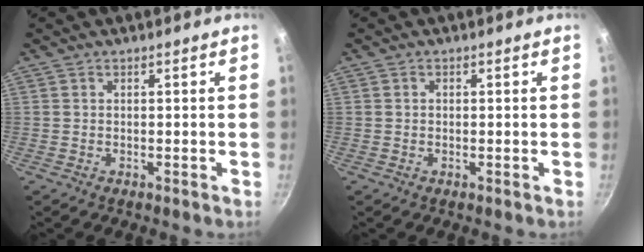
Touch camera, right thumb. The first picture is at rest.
{"total": 0.7, "force": [0.1, 0.7, 0.3], "torque": [-0.004, 0.005, 0.000]}